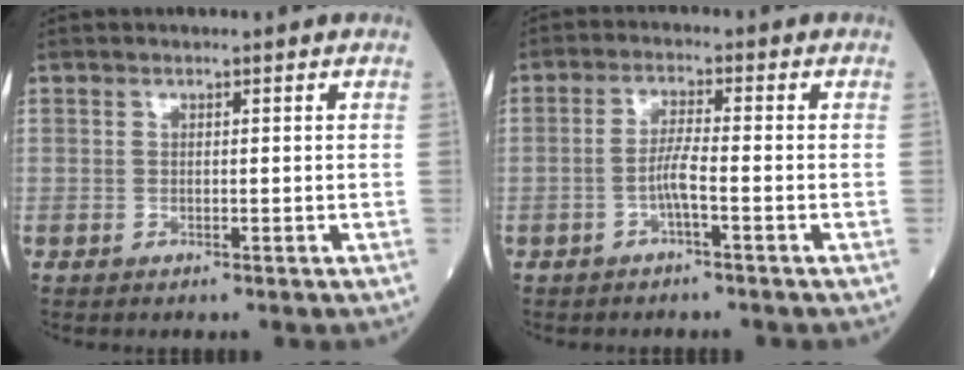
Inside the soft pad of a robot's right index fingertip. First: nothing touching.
{"total": 3.5, "force": [-1.3, 0.1, 3.2], "torque": [-0.065, 0.005, -0.029]}